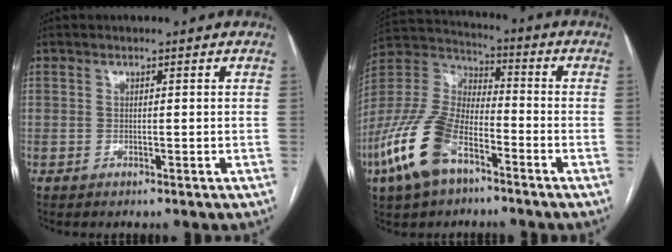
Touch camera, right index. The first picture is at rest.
{"total": 15.1, "force": [-8.0, 6.9, 10.8], "torque": [-0.248, -0.002, -0.158]}